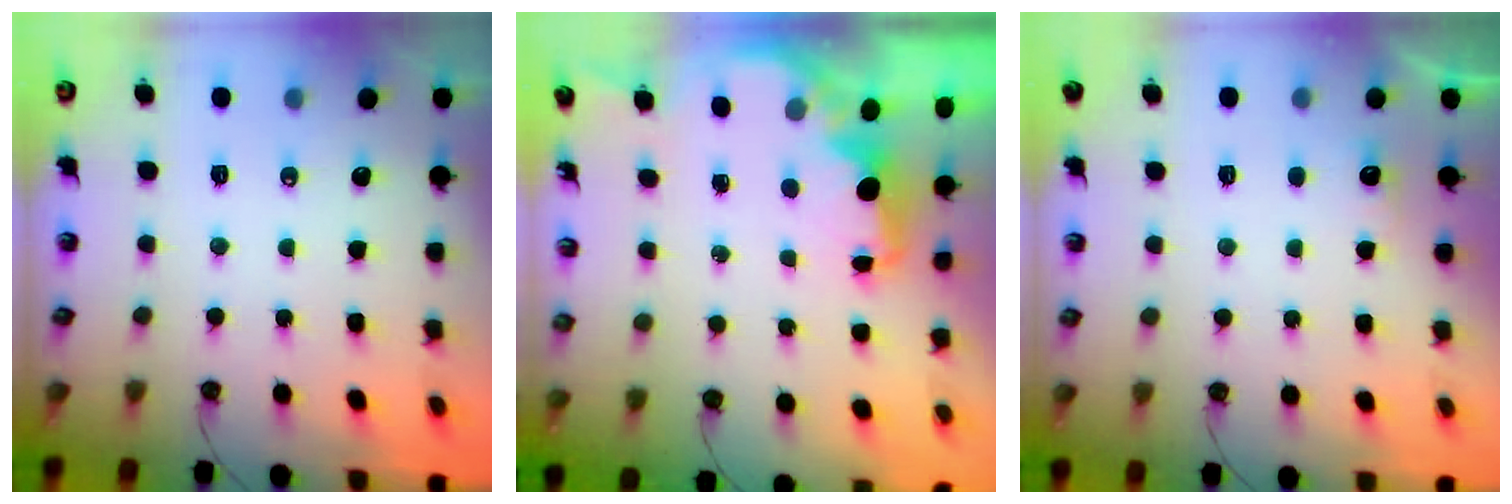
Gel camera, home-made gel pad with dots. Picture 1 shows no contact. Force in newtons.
{"total": 2.8, "press": 2.6, "slide": 0.9}
{"total": 2.9, "press": 2.7, "slide": 0.9}